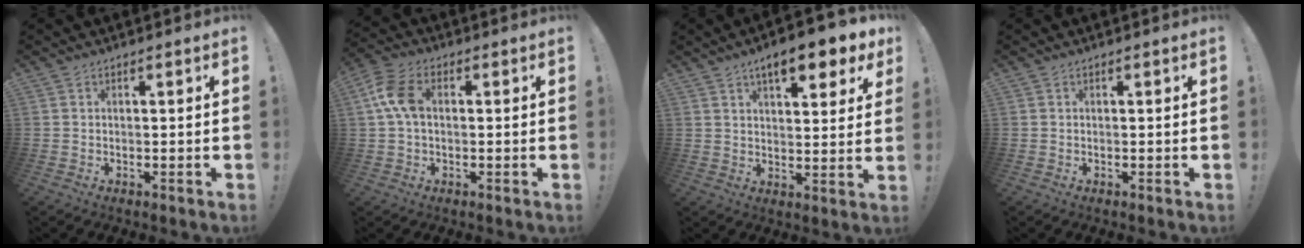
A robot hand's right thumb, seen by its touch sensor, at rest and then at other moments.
{"total": 8.4, "force": [0.9, 5.4, 6.5], "torque": [-0.130, 0.011, 0.019]}
{"total": 10.1, "force": [6.3, 2.8, 7.4], "torque": [-0.094, -0.036, 0.101]}
{"total": 0.0}